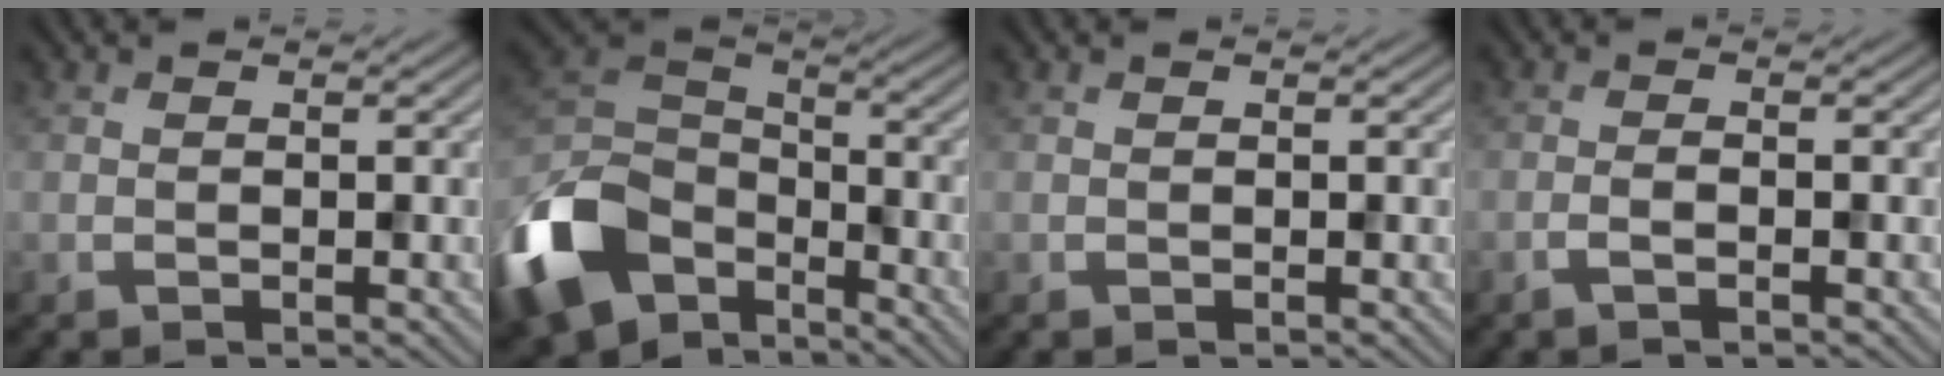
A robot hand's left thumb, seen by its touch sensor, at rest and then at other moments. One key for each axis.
{"total": 14.6, "fx": -8.3, "fy": 9.2, "fz": 7.7, "tx": -0.219, "ty": -0.029, "tz": -0.165}
{"total": 0.0}
{"total": 1.3, "fx": -0.7, "fy": 0.1, "fz": 1.0, "tx": -0.020, "ty": 0.004, "tz": -0.018}